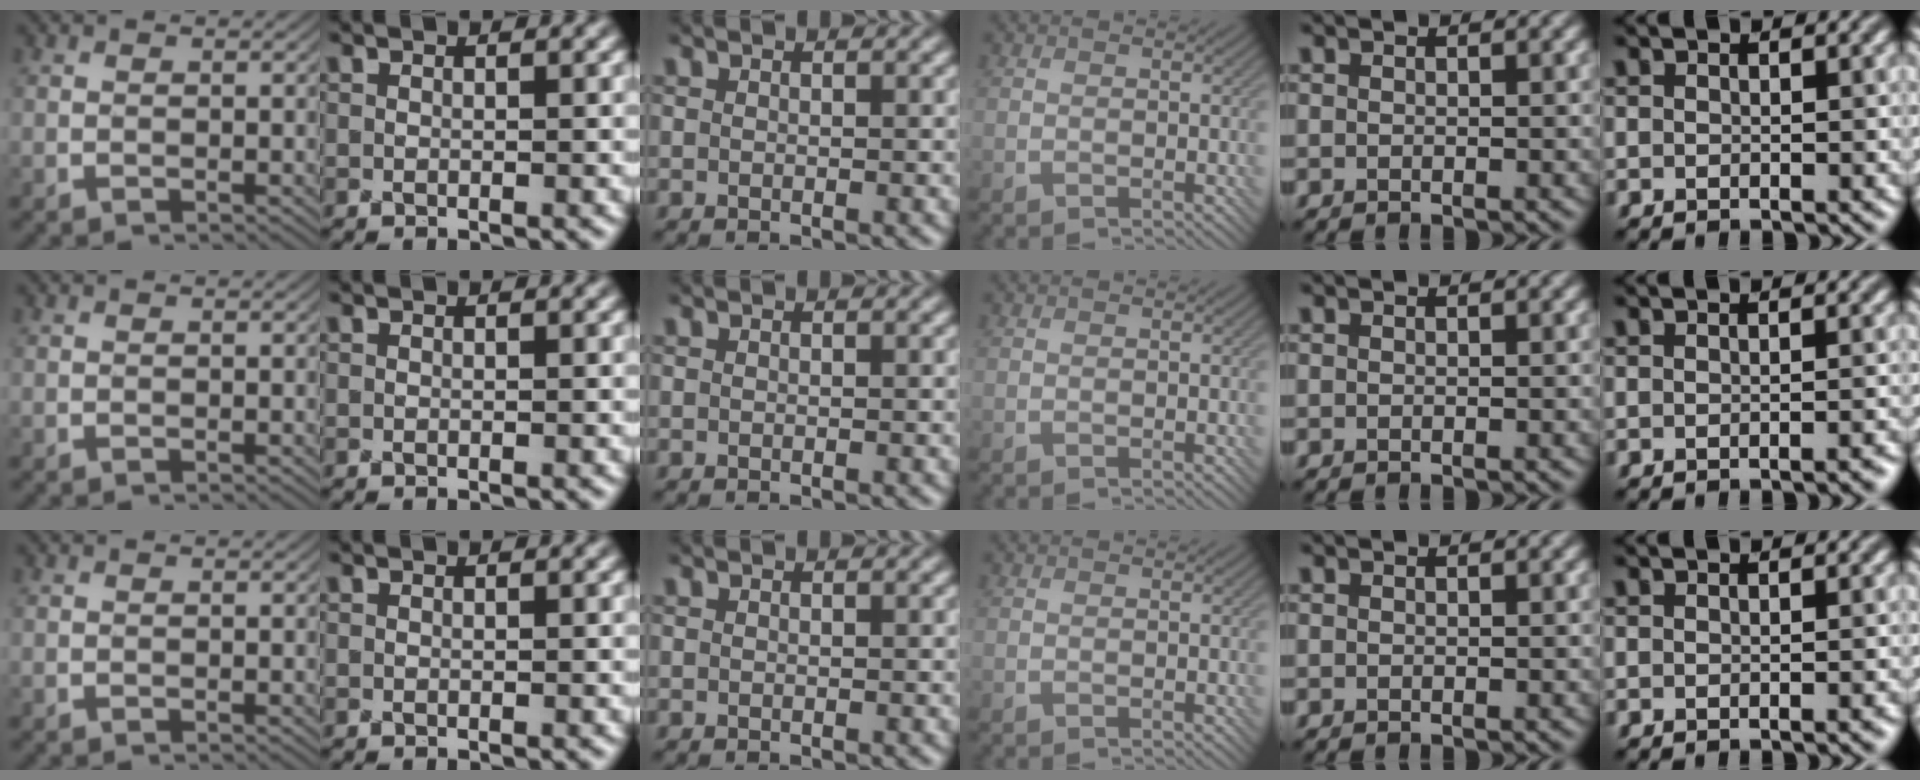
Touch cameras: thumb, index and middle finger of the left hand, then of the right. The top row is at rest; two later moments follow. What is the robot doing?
{"motion": "screw", "object": "bottle cap"}